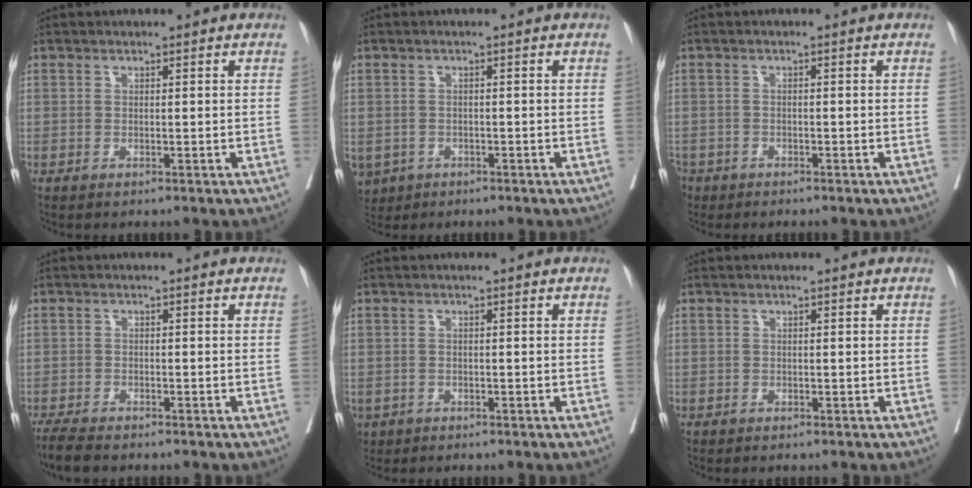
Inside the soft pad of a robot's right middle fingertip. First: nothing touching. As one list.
[{"total": 5.9, "force": [-3.0, 4.7, 1.8], "torque": [-0.044, -0.001, -0.044]}, {"total": 4.5, "force": [-3.2, 3.0, 1.0], "torque": [-0.030, -0.002, -0.059]}, {"total": 4.2, "force": [-3.6, 0.8, 1.9], "torque": [-0.034, -0.012, -0.062]}, {"total": 2.6, "force": [-1.6, 1.9, 0.7], "torque": [-0.015, -0.002, -0.025]}, {"total": 0.6, "force": [-0.3, 0.6, -0.1], "torque": [0.004, 0.008, -0.007]}]